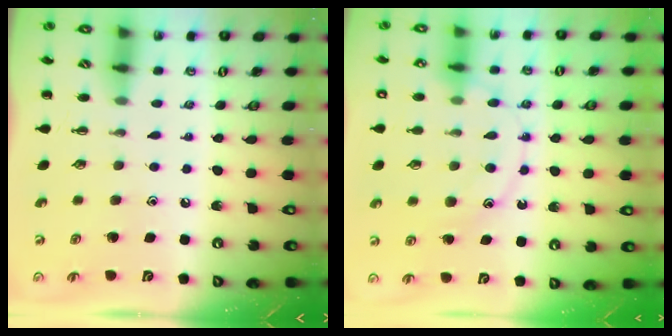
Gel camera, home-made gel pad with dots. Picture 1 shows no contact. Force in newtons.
{"total": 12.9, "press": 12.9, "slide": 0.6}